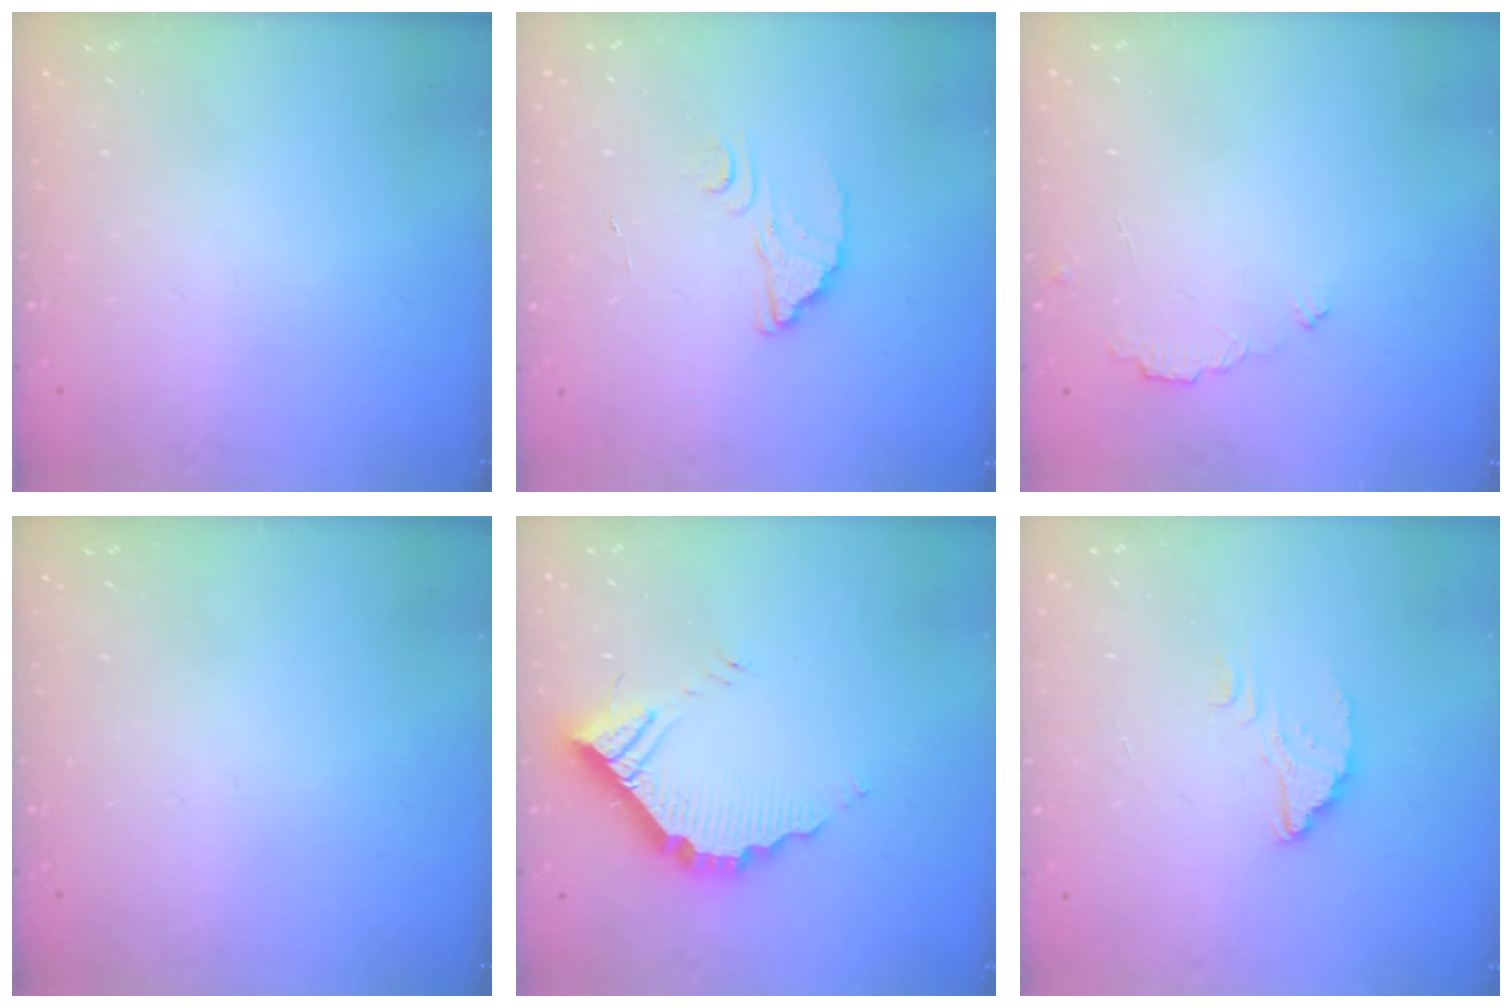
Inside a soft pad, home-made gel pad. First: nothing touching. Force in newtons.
{"total": 2.8, "press": 2.8, "slide": 0.0}
{"total": 3.5, "press": 3.5, "slide": 0.3}
{"total": 0.0}
{"total": 10.1, "press": 10.1, "slide": 0.4}
{"total": 3.0, "press": 3.0, "slide": 0.1}